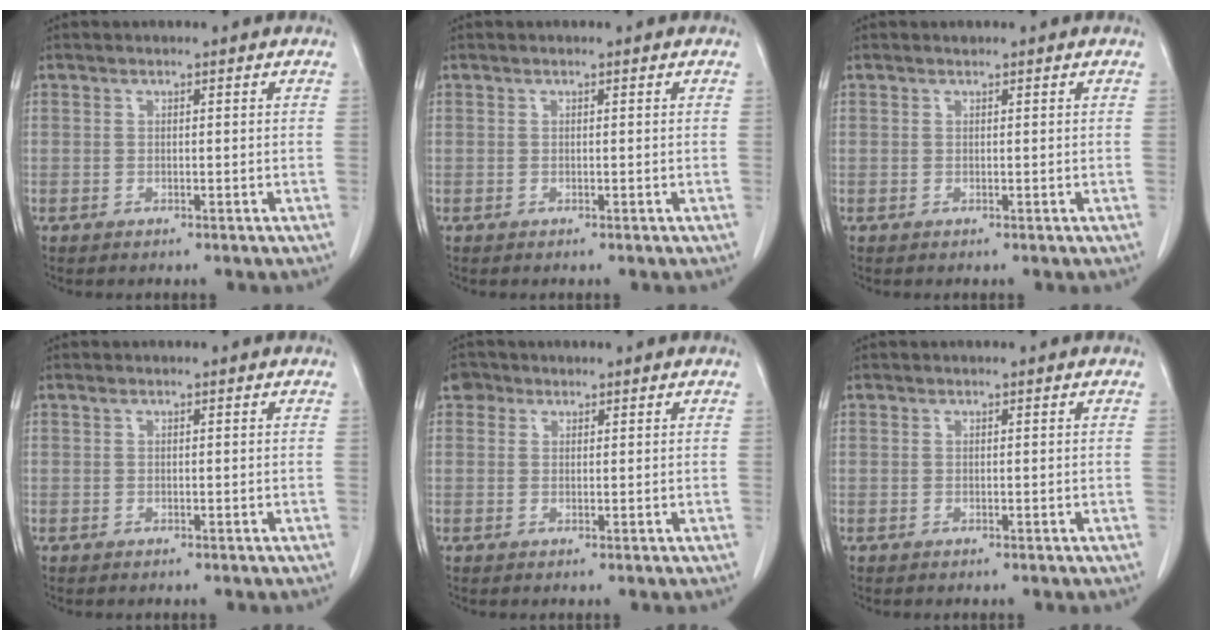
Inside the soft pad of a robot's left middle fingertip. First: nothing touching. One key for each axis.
{"total": 0.0}
{"total": 0.0}
{"total": 0.0}
{"total": 2.0, "fx": 1.2, "fy": 1.6, "fz": 0.3, "tx": -0.003, "ty": 0.008, "tz": 0.016}
{"total": 0.0}